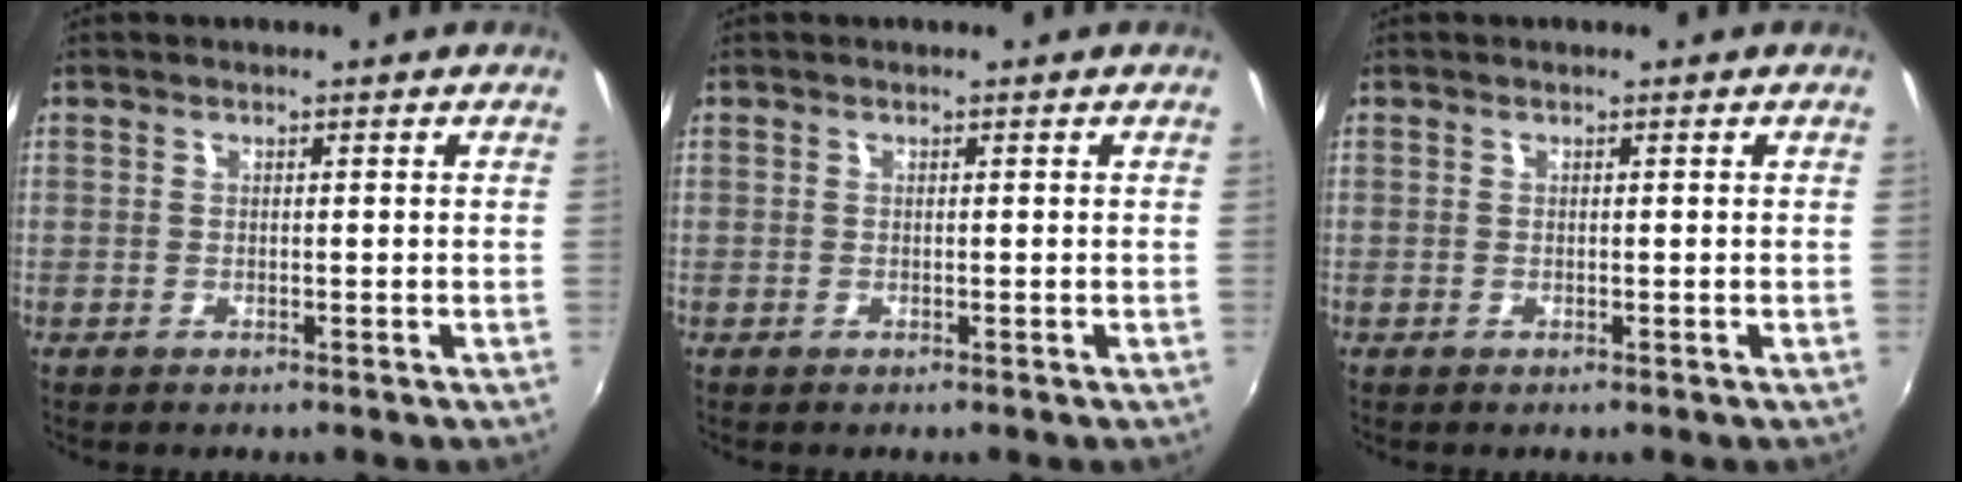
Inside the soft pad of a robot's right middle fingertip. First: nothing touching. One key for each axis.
{"total": 0.0}
{"total": 0.0}